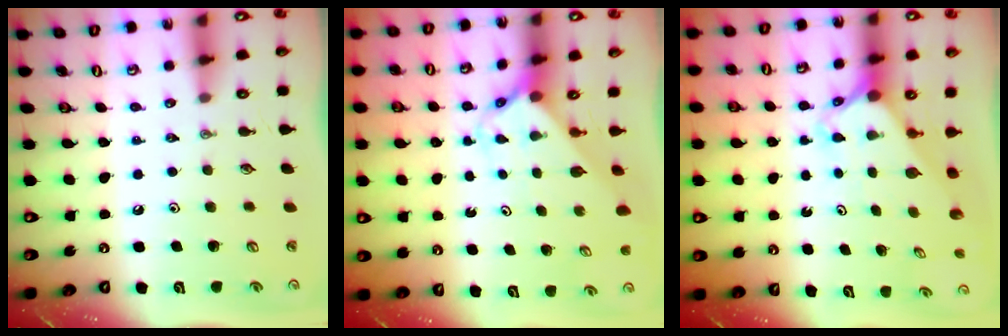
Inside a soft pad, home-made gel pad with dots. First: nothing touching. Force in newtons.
{"total": 2.2, "press": 2.2, "slide": 0.1}
{"total": 2.4, "press": 2.4, "slide": 0.2}